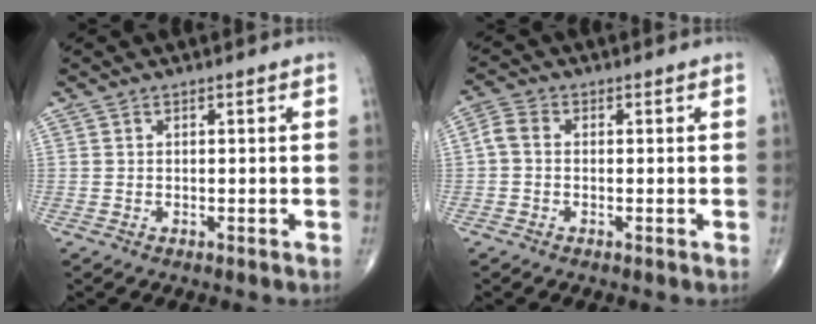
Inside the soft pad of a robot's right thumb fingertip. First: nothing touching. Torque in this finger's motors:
{"motor_torque": [-0.15, 0.19, -0.01, -0.21, 0.05]}